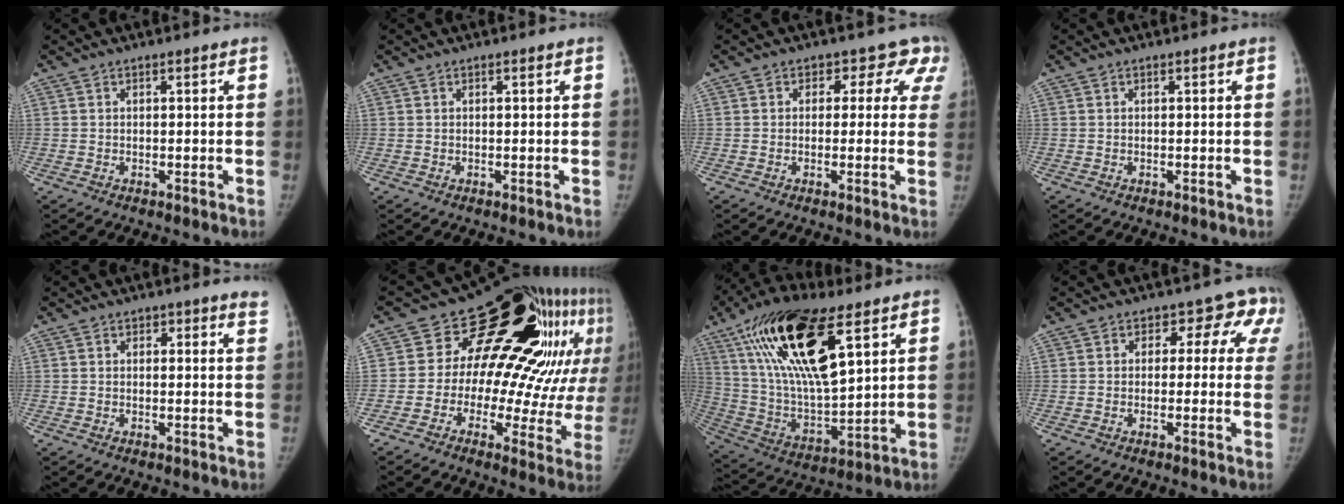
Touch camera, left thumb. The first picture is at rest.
{"total": 0.0}
{"total": 6.4, "force": [3.5, 5.0, 1.9], "torque": [0.029, -0.003, 0.013]}
{"total": 0.0}
{"total": 2.5, "force": [2.0, 1.2, 1.0], "torque": [0.012, -0.007, 0.014]}
{"total": 25.6, "force": [7.7, 14.2, 19.9], "torque": [-0.221, 0.028, 0.109]}
{"total": 25.7, "force": [12.2, 9.8, 20.4], "torque": [-0.379, -0.026, 0.225]}
{"total": 7.8, "force": [2.5, 5.7, 4.7], "torque": [0.006, 0.007, 0.015]}